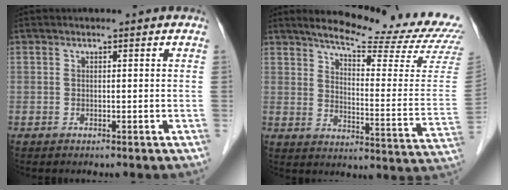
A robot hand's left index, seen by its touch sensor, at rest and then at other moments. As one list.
[{"total": 20.6, "force": [18.7, 0.7, 8.5], "torque": [-0.123, -0.083, 0.230]}]